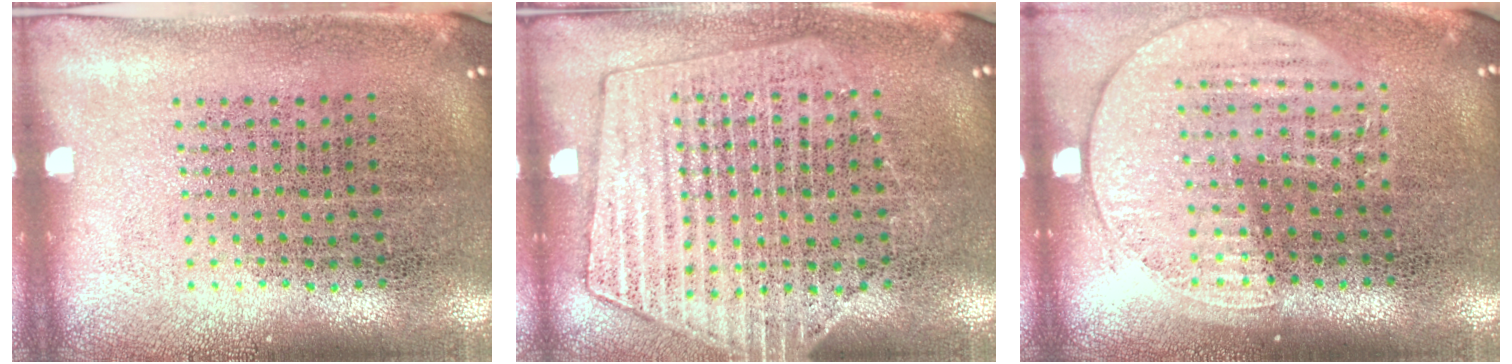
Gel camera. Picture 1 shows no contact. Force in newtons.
{"total": 1.4, "press": 1.3, "slide": 0.5}
{"total": 1.4, "press": 1.3, "slide": 0.5}